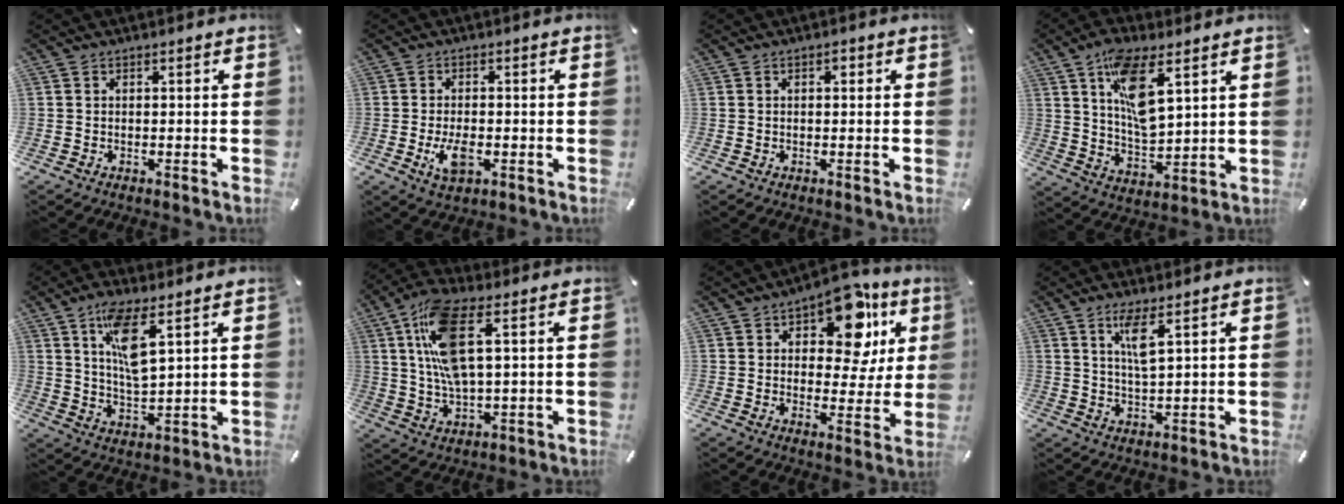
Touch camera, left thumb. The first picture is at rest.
{"total": 5.6, "force": [-1.4, 2.8, 4.6], "torque": [-0.103, -0.001, -0.026]}
{"total": 1.3, "force": [0.3, 0.8, 1.1], "torque": [-0.022, 0.005, 0.003]}
{"total": 13.3, "force": [6.8, 5.7, 10.0], "torque": [-0.181, -0.021, 0.118]}
{"total": 10.7, "force": [5.7, 3.5, 8.3], "torque": [-0.158, -0.013, 0.100]}
{"total": 14.1, "force": [4.4, 5.5, 12.2], "torque": [-0.266, -0.006, 0.076]}
{"total": 16.1, "force": [8.7, 8.7, 10.3], "torque": [-0.129, -0.049, 0.143]}
{"total": 6.4, "force": [3.3, 1.3, 5.3], "torque": [-0.106, -0.005, 0.053]}